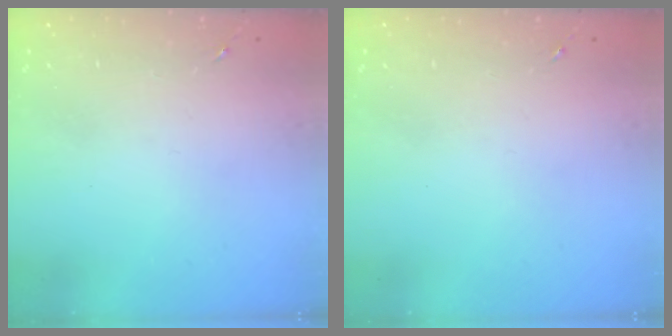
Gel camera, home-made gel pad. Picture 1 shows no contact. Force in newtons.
{"total": 0.0}